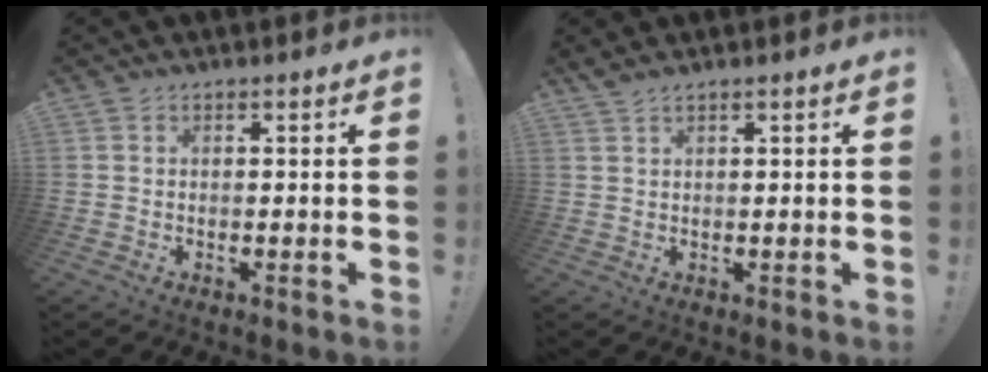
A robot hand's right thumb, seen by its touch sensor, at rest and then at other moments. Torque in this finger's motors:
{"motor_torque": [0.30, 0.31, 0.60, 0.48, 0.00]}